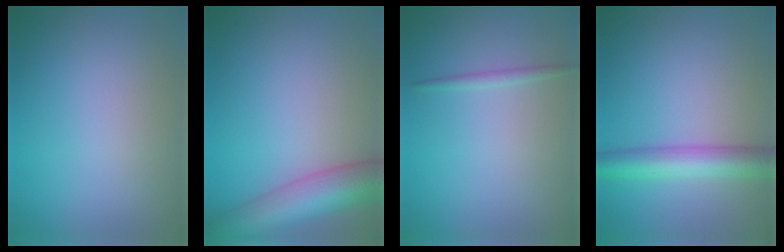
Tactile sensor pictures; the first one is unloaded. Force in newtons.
{"total": 7.6, "press": 7.6, "slide": 0.4}
{"total": 0.7, "press": 0.7, "slide": 0.0}
{"total": 5.1, "press": 5.1, "slide": 0.1}